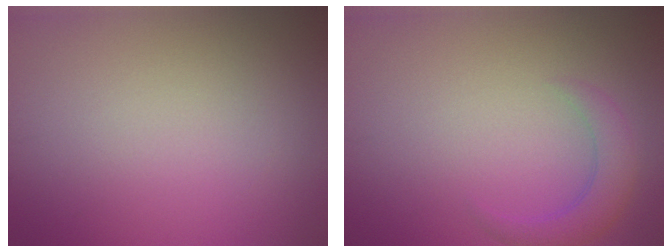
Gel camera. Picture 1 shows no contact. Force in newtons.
{"total": 2.7, "press": 2.6, "slide": 0.3}